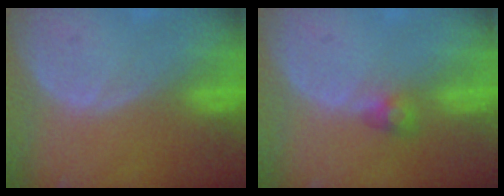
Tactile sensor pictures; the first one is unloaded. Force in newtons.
{"total": 2.5, "press": 2.5, "slide": 0.5}